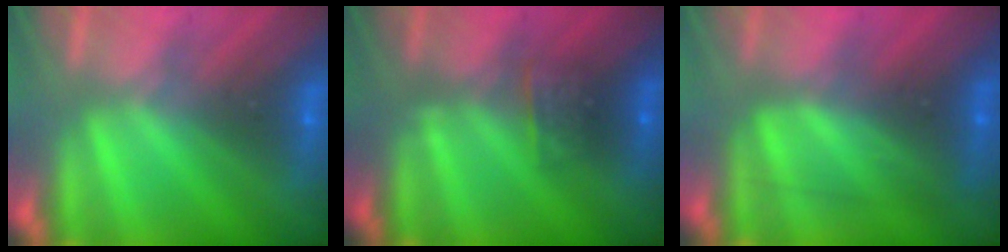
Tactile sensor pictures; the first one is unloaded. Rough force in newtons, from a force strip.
{"total": 2.5}
{"total": 2.4}